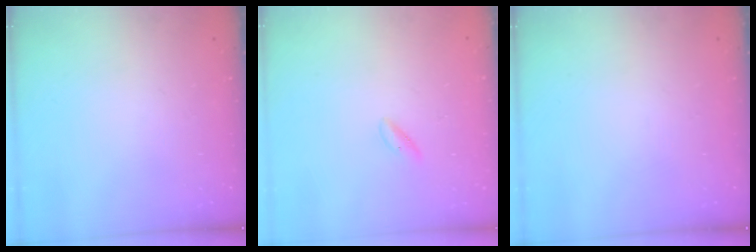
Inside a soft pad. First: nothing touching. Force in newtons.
{"total": 2.0, "press": 1.6, "slide": 1.2}
{"total": 0.0}